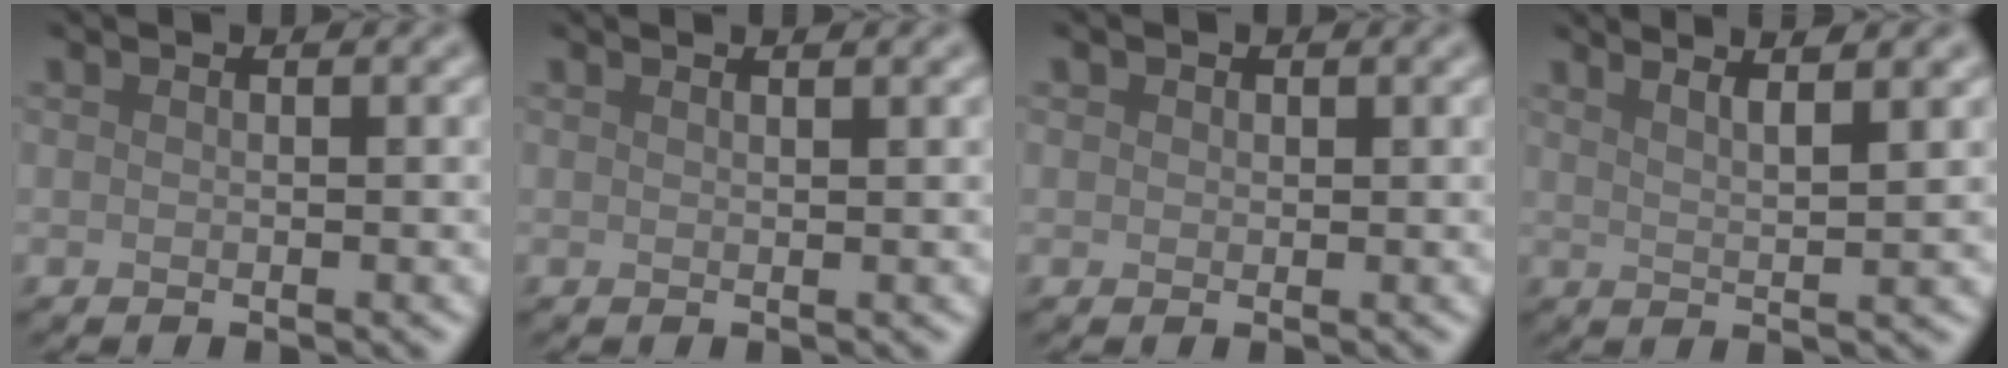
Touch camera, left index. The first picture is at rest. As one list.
[{"total": 1.1, "force": [0.8, 0.3, 0.6], "torque": [-0.001, -0.001, 0.003]}, {"total": 0.8, "force": [0.4, 0.7, 0.2], "torque": [-0.001, -0.002, 0.002]}, {"total": 4.6, "force": [3.0, 1.0, 3.3], "torque": [-0.035, 0.017, 0.023]}]